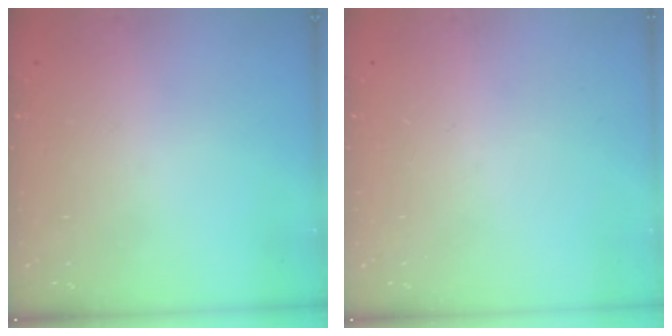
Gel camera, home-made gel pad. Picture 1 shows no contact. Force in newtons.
{"total": 0.0}